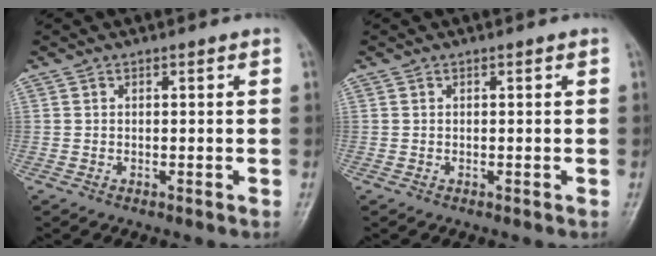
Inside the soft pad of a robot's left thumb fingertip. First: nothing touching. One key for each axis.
{"total": 0.0}